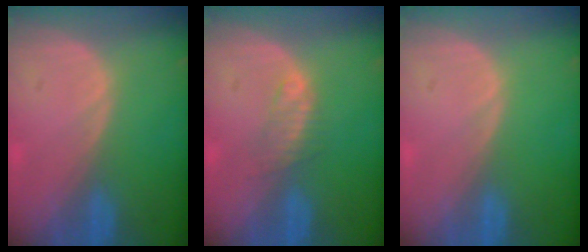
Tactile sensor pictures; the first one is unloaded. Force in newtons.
{"total": 2.3, "press": 2.3, "slide": 0.2}
{"total": 0.0}